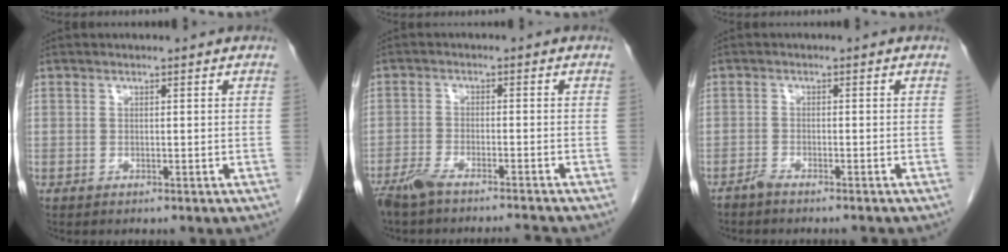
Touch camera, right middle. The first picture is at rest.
{"total": 6.7, "force": [-6.0, -0.2, 2.9], "torque": [-0.049, -0.012, -0.105]}
{"total": 2.1, "force": [-2.0, -0.2, 0.7], "torque": [-0.011, -0.002, -0.034]}